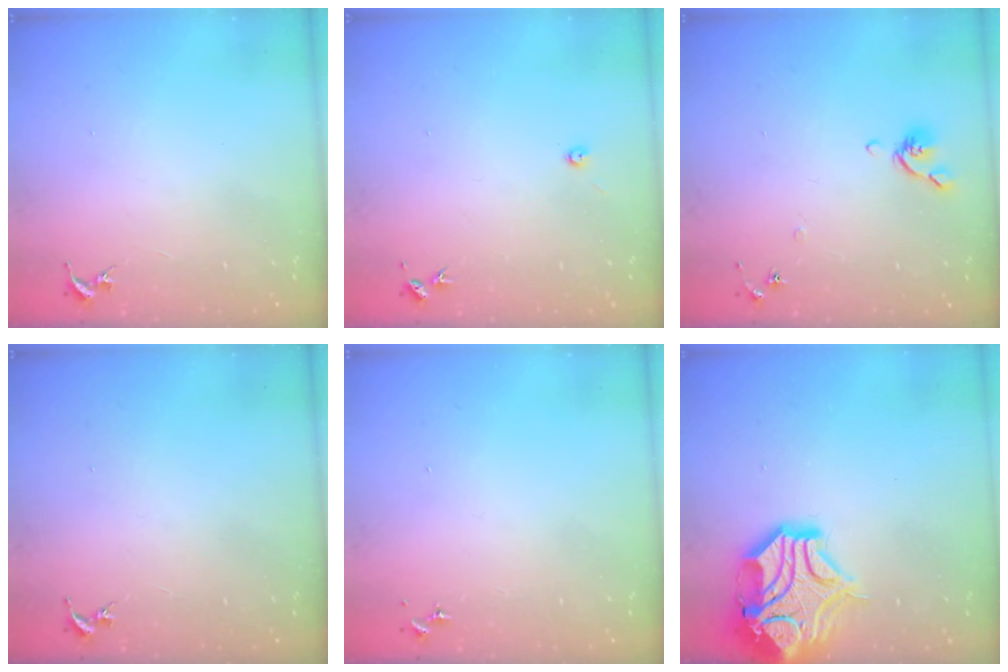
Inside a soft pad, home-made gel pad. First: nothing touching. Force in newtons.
{"total": 4.1, "press": 4.1, "slide": 0.4}
{"total": 5.4, "press": 5.3, "slide": 1.1}
{"total": 0.0}
{"total": 0.0}
{"total": 17.6, "press": 17.4, "slide": 2.6}